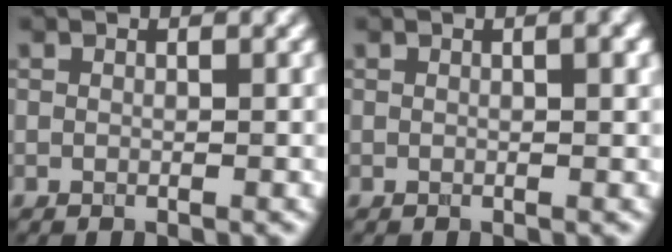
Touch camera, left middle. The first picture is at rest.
{"total": 1.2, "force": [0.3, 0.2, 1.2], "torque": [-0.016, 0.003, 0.002]}